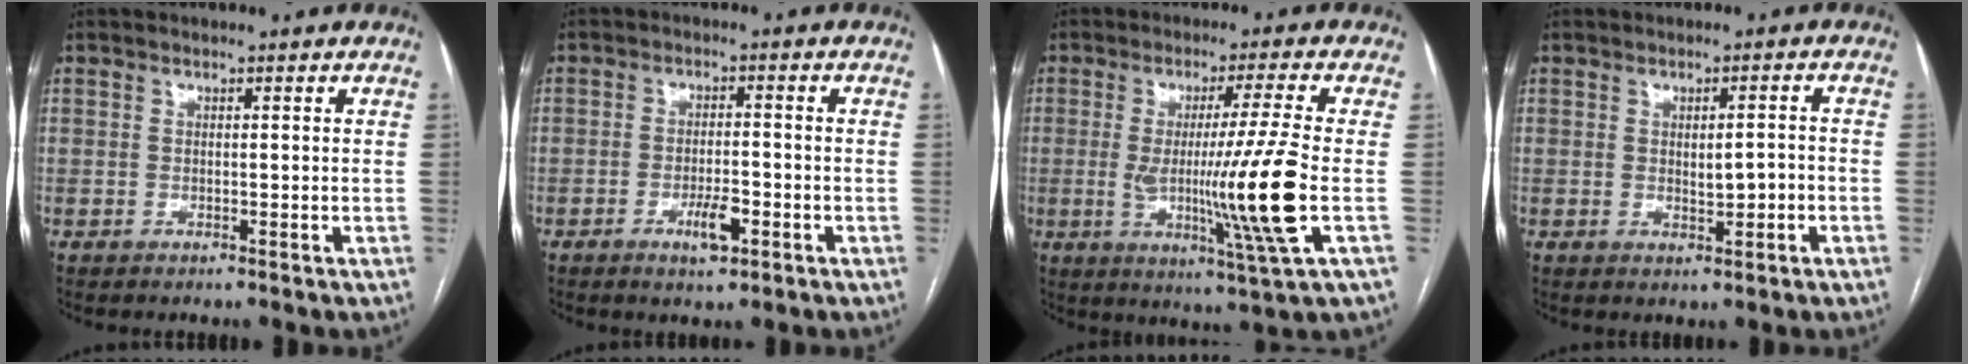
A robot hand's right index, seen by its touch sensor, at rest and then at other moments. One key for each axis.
{"total": 4.3, "fx": -2.0, "fy": 1.1, "fz": 3.6, "tx": -0.066, "ty": 0.000, "tz": -0.032}
{"total": 13.2, "fx": -1.5, "fy": -2.5, "fz": 12.8, "tx": -0.230, "ty": -0.033, "tz": -0.023}
{"total": 3.1, "fx": -0.5, "fy": 0.9, "fz": 2.9, "tx": -0.048, "ty": 0.000, "tz": -0.002}